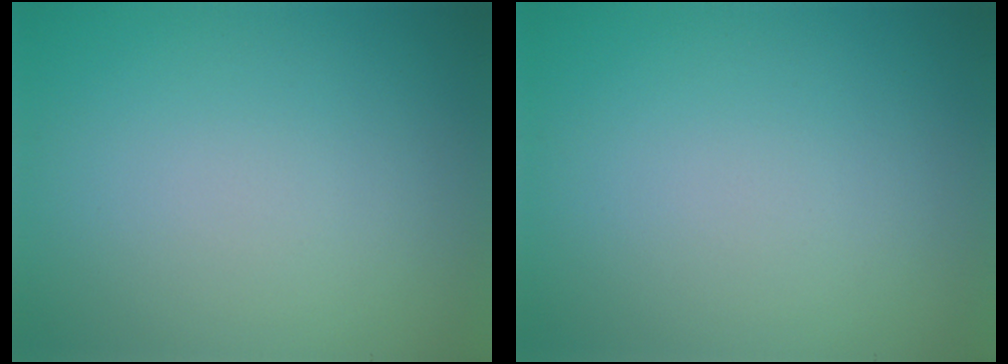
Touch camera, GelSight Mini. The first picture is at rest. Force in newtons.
{"total": 0.0}